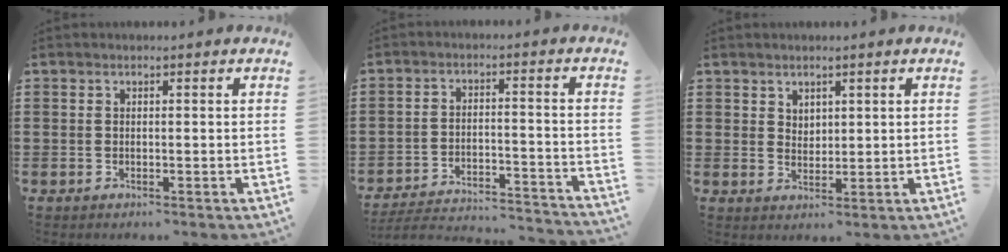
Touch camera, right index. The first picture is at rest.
{"total": 4.1, "force": [-4.0, 0.2, 1.1], "torque": [-0.030, -0.011, -0.086]}
{"total": 2.3, "force": [1.8, 1.5, 0.2], "torque": [-0.009, 0.007, 0.034]}